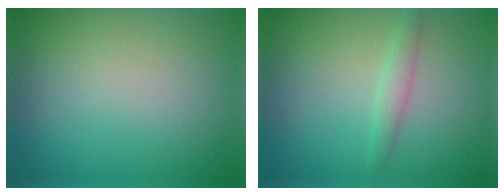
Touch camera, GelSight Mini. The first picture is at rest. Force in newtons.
{"total": 1.5, "press": 1.5, "slide": 0.0}